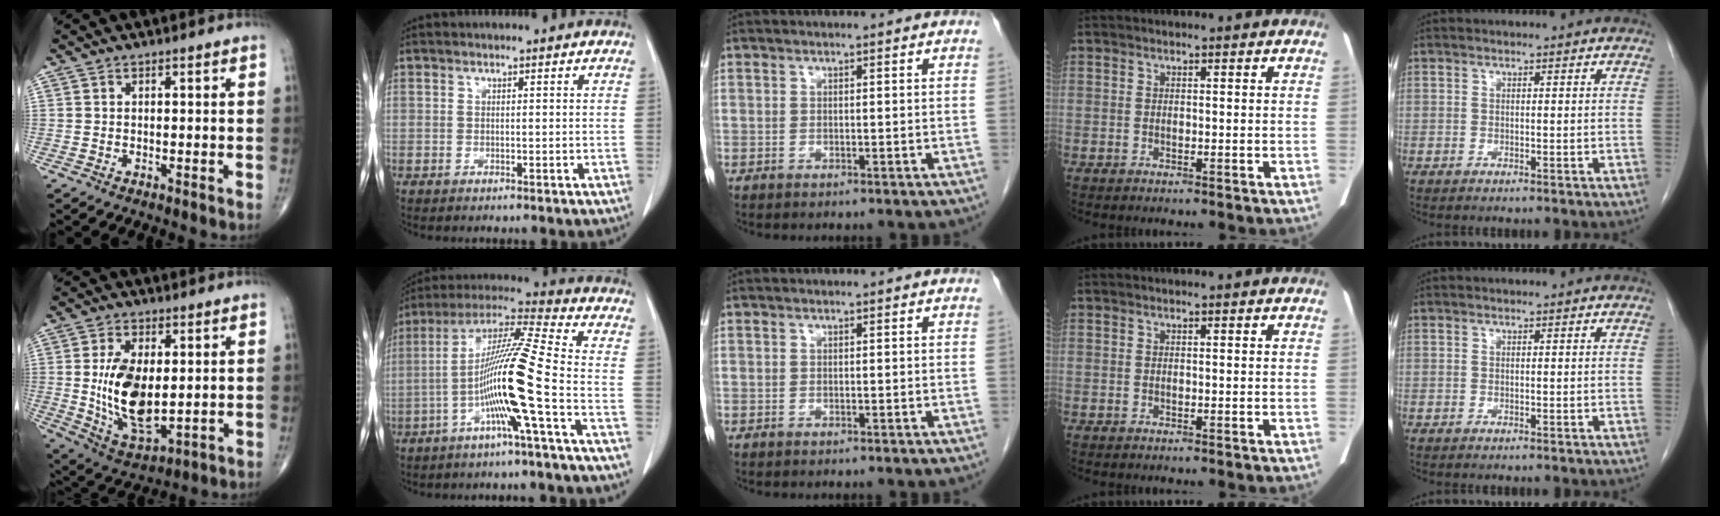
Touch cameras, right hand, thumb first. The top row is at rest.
{"thumb": {"total": 14.4, "force": [0.7, 7.5, 12.3], "torque": [-0.219, -0.020, 0.027]}, "index": {"total": 13.8, "force": [-4.1, -1.7, 13.0], "torque": [-0.242, 0.007, -0.086]}}